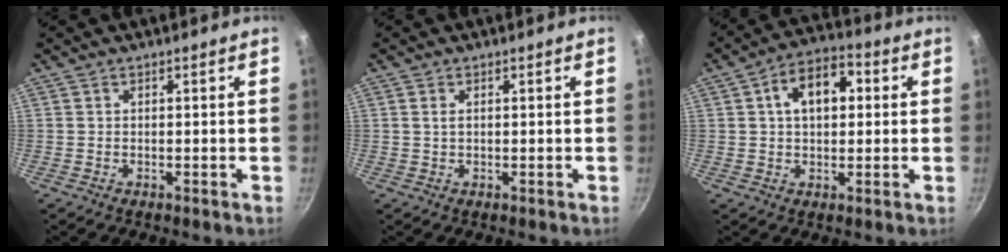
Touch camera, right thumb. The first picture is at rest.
{"total": 1.4, "force": [0.4, 0.8, 1.1], "torque": [-0.021, 0.002, 0.007]}
{"total": 10.5, "force": [2.2, 6.6, 7.9], "torque": [-0.094, 0.021, 0.024]}